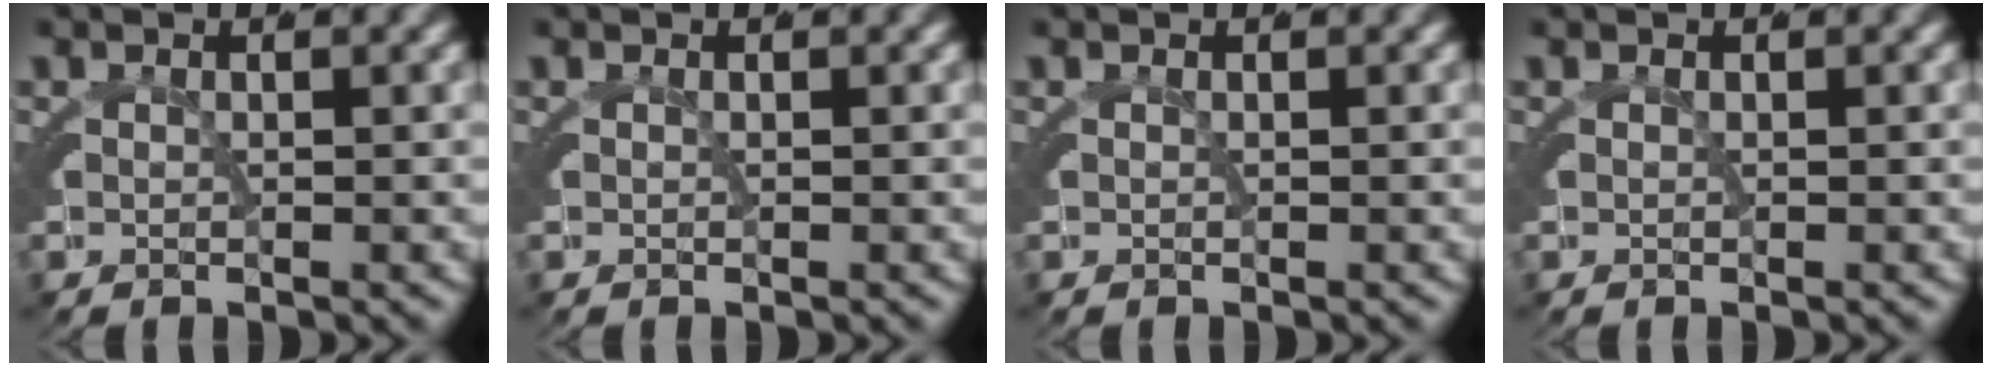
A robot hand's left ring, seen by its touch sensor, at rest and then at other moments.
{"total": 0.0}
{"total": 0.0}
{"total": 0.0}